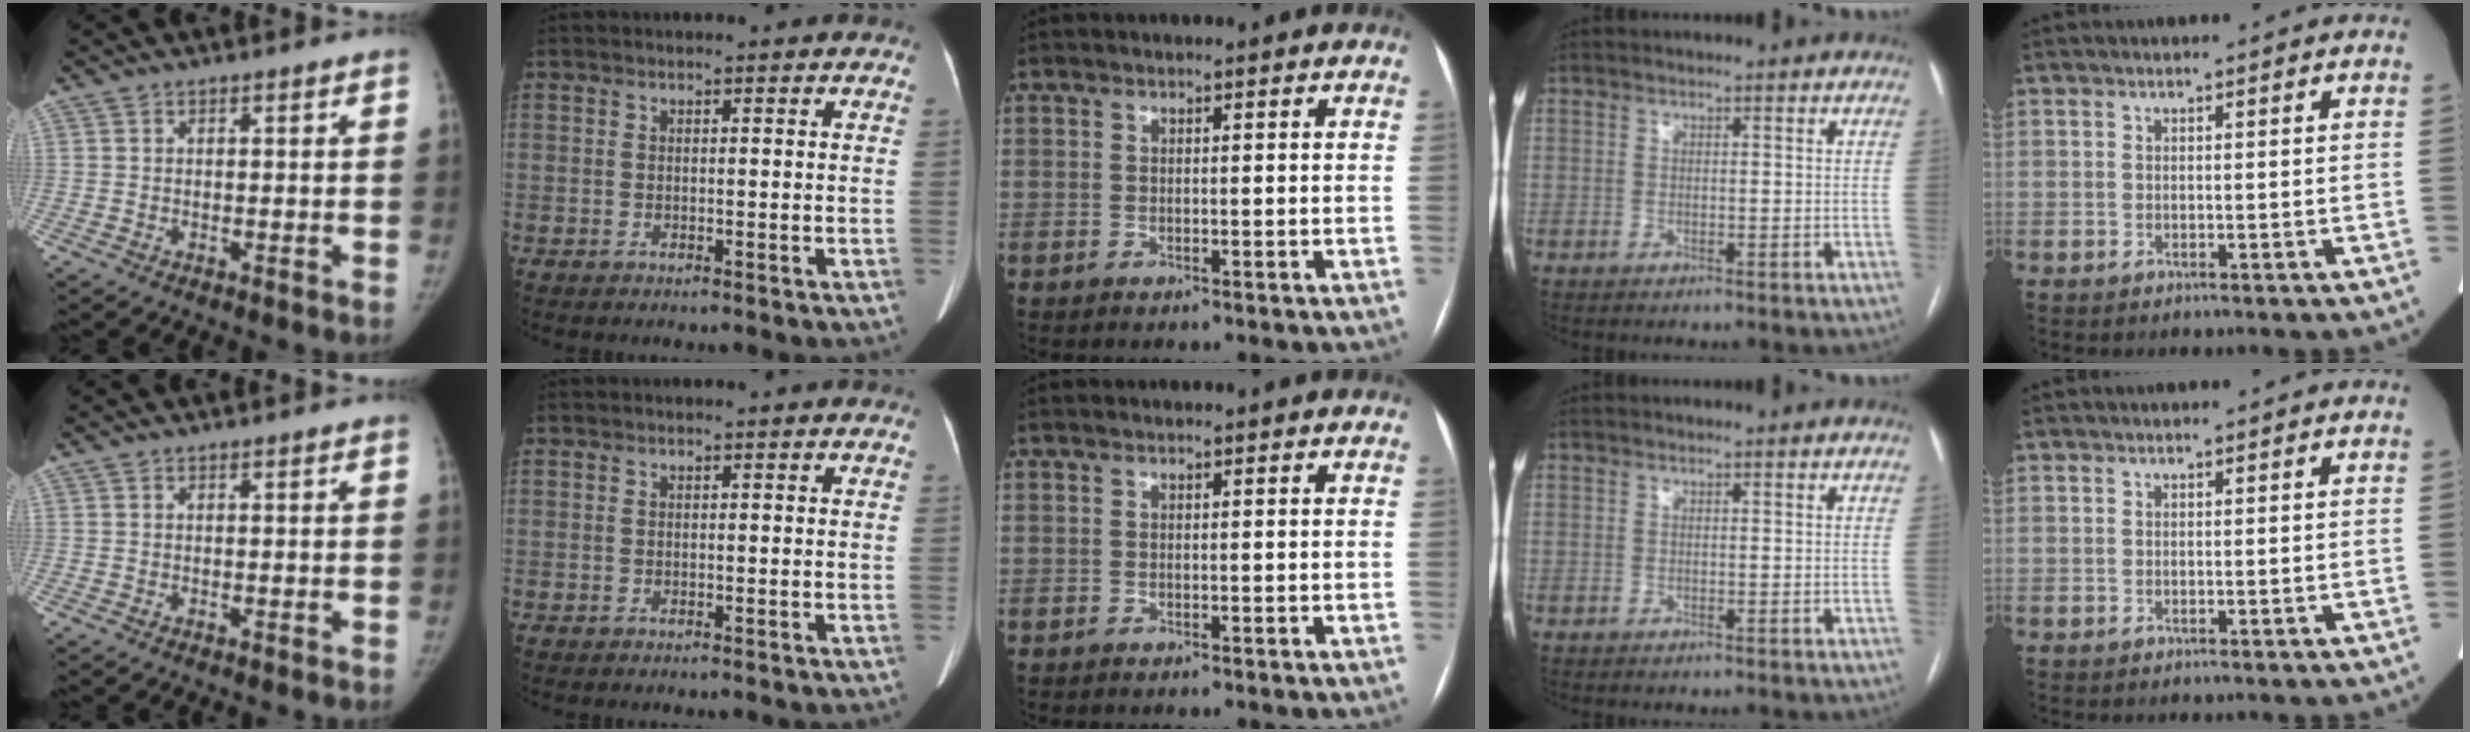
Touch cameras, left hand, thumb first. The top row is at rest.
{}